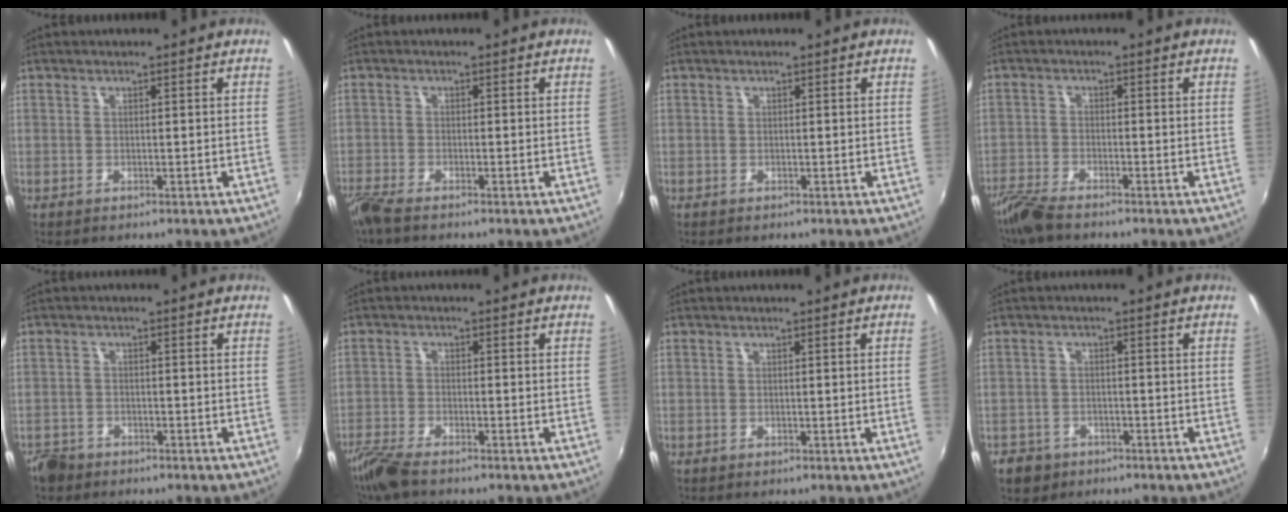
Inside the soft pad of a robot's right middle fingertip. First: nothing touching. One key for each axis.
{"total": 3.9, "fx": -3.3, "fy": 0.4, "fz": 2.0, "tx": -0.055, "ty": -0.016, "tz": -0.067}
{"total": 0.0}
{"total": 5.6, "fx": -4.9, "fy": 0.9, "fz": 2.5, "tx": -0.071, "ty": -0.018, "tz": -0.099}
{"total": 4.6, "fx": -3.6, "fy": 2.6, "fz": 1.0, "tx": -0.037, "ty": -0.004, "tz": -0.068}
{"total": 6.2, "fx": -5.3, "fy": 1.1, "fz": 3.1, "tx": -0.086, "ty": -0.022, "tz": -0.105}
{"total": 0.8, "fx": 0.0, "fy": -0.4, "fz": 0.6, "tx": -0.002, "ty": -0.005, "tz": -0.001}
{"total": 5.6, "fx": -3.4, "fy": 4.2, "fz": 1.5, "tx": -0.050, "ty": 0.001, "tz": -0.050}